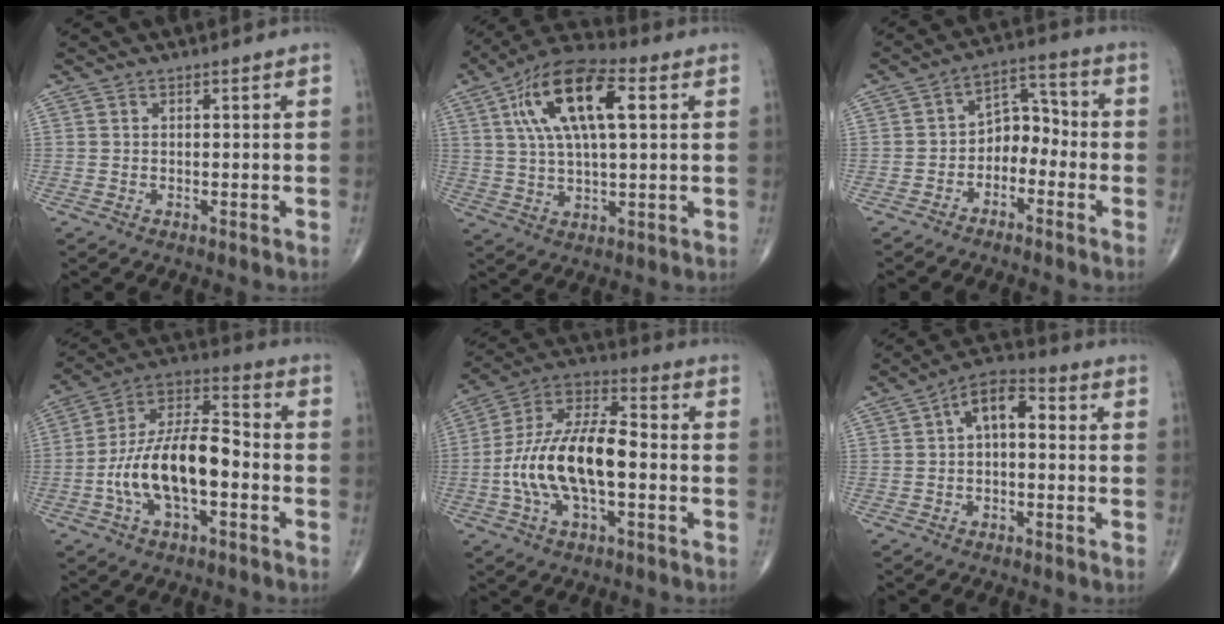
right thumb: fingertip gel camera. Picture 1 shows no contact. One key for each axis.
{"total": 16.5, "fx": 4.8, "fy": 6.7, "fz": 14.3, "tx": -0.260, "ty": 0.017, "tz": 0.078}
{"total": 7.1, "fx": -2.9, "fy": 4.9, "fz": 4.2, "tx": -0.040, "ty": 0.049, "tz": -0.061}
{"total": 17.1, "fx": -4.0, "fy": 7.9, "fz": 14.7, "tx": -0.267, "ty": 0.047, "tz": -0.076}
{"total": 17.6, "fx": -2.8, "fy": 7.9, "fz": 15.4, "tx": -0.298, "ty": 0.041, "tz": -0.055}
{"total": 7.5, "fx": 0.6, "fy": 4.2, "fz": 6.3, "tx": -0.089, "ty": 0.031, "tz": -0.004}